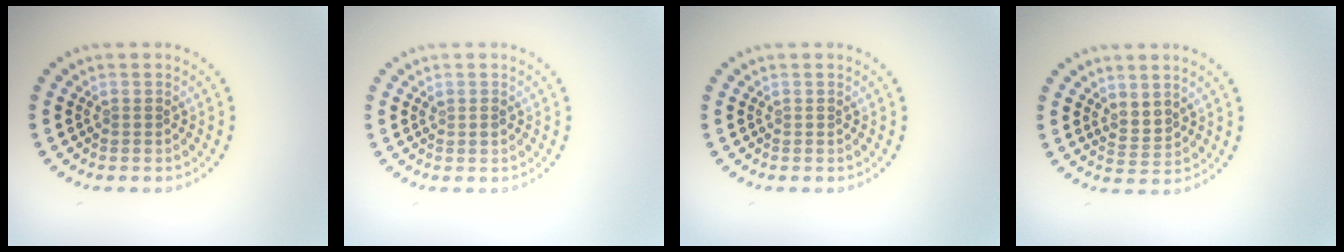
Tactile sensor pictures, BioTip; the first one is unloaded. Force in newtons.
{"total": 0.7, "press": 0.7, "slide": 0.2}
{"total": 0.0}
{"total": 1.7, "press": 1.3, "slide": 1.0}